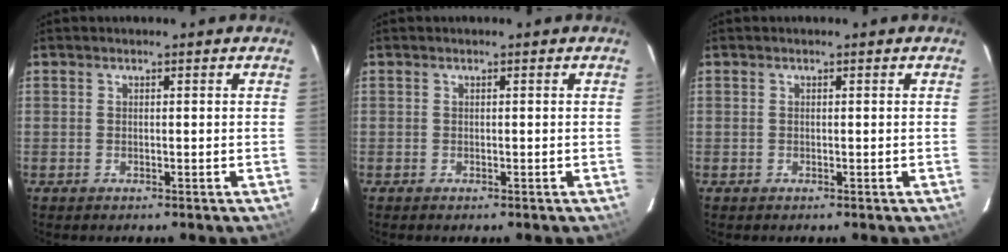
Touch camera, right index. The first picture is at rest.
{"total": 0.0}
{"total": 0.0}